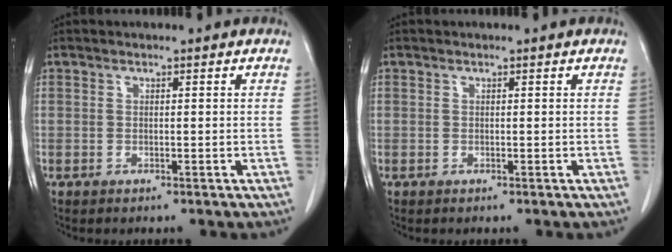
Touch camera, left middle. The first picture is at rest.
{"total": 0.0}